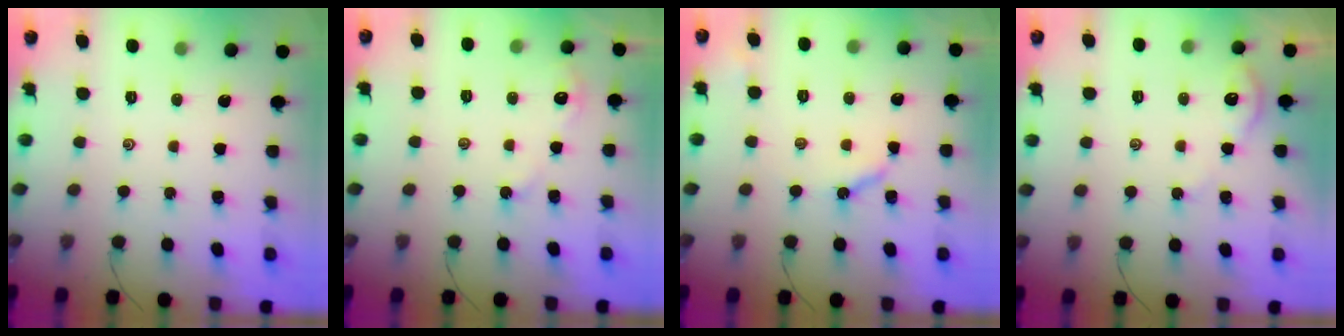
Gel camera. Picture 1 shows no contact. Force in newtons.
{"total": 2.8, "press": 2.8, "slide": 0.4}
{"total": 5.2, "press": 5.2, "slide": 0.2}
{"total": 2.4, "press": 2.4, "slide": 0.3}